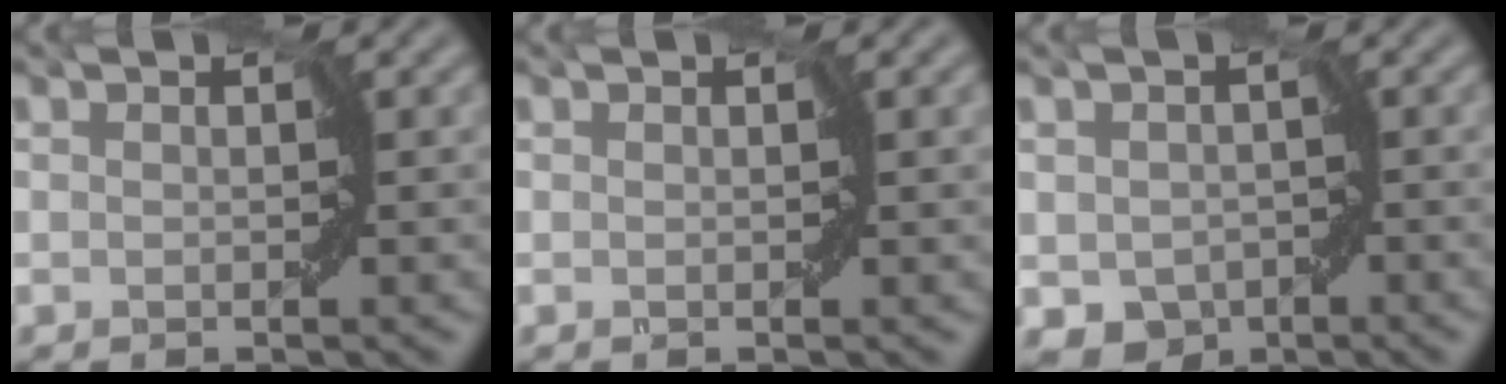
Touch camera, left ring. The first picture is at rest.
{"total": 0.8, "force": [0.0, 0.2, 0.8], "torque": [-0.015, -0.002, -0.003]}
{"total": 6.7, "force": [-3.0, 5.7, 1.9], "torque": [-0.007, -0.024, -0.057]}